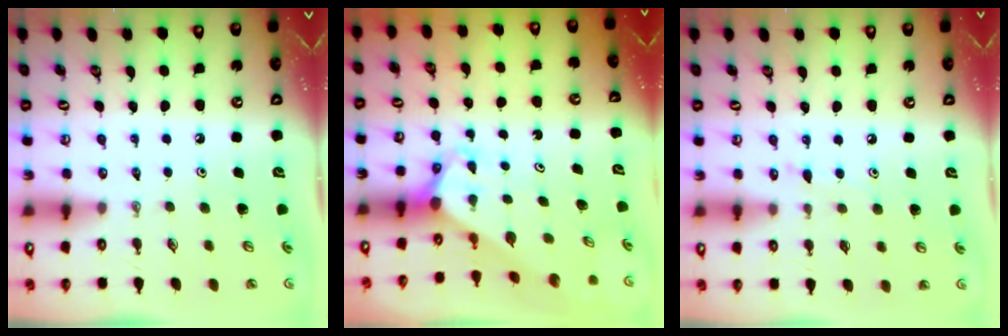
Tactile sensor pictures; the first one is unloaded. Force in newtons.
{"total": 3.2, "press": 3.2, "slide": 0.2}
{"total": 5.4, "press": 5.4, "slide": 0.4}